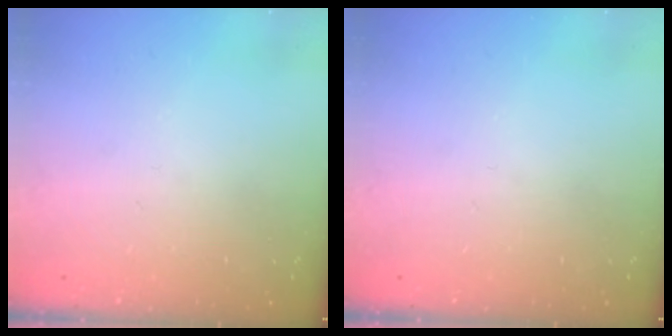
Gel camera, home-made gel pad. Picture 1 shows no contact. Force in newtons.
{"total": 0.0}